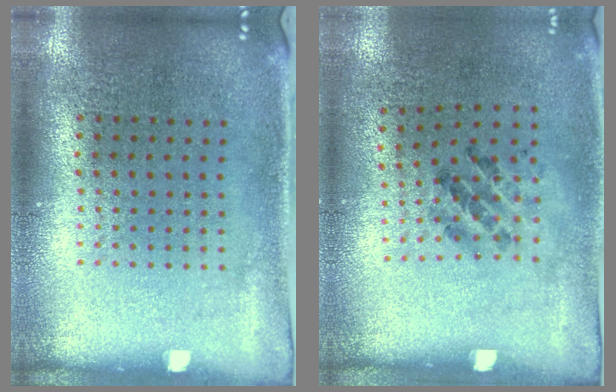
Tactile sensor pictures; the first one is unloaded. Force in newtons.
{"total": 1.3, "press": 0.7, "slide": 1.1}